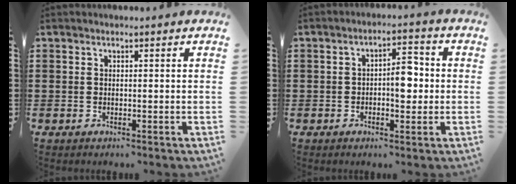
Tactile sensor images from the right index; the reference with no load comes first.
{"total": 4.9, "force": [-0.4, 2.3, 4.3], "torque": [-0.063, 0.002, -0.012]}